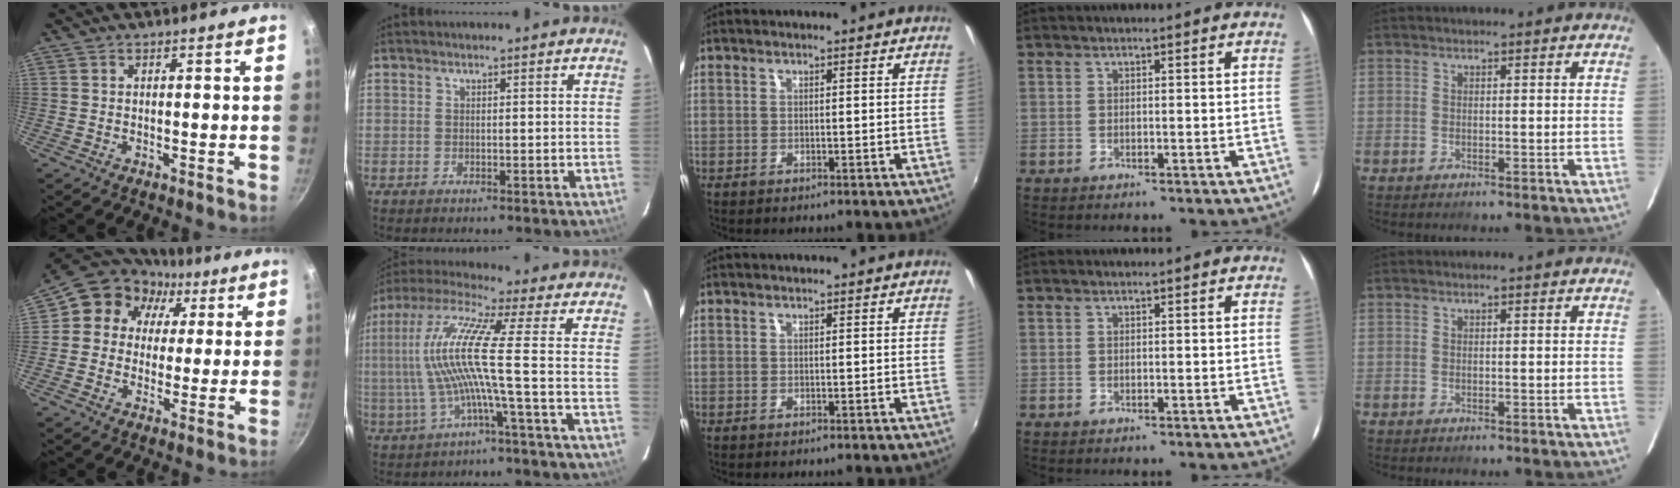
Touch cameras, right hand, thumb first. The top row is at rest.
{"thumb": {"total": 13.1, "force": [3.8, 11.4, 5.2], "torque": [-0.065, 0.015, 0.041]}, "index": {"total": 11.5, "force": [-1.3, -1.9, 11.3], "torque": [-0.219, 0.003, -0.022]}}